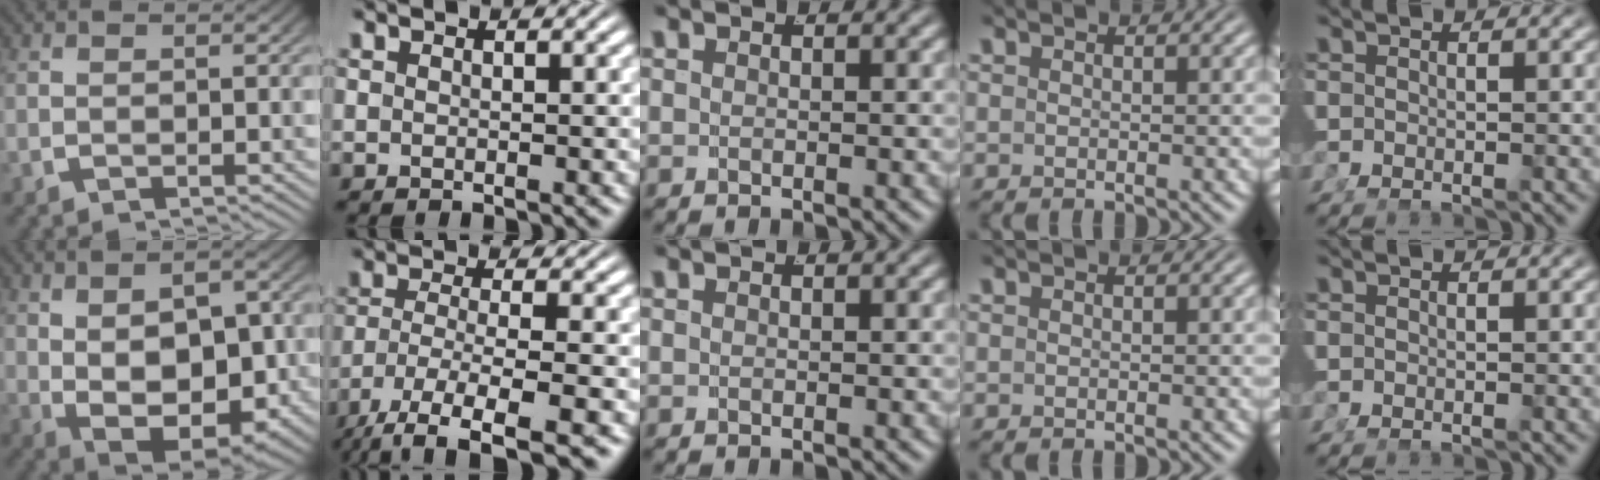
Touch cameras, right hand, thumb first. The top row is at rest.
{"thumb": {"total": 11.3, "force": [-1.9, 7.3, 8.5], "torque": [-0.172, -0.060, 0.000]}, "index": {"total": 9.6, "force": [-7.1, 3.1, 5.6], "torque": [-0.105, -0.048, -0.082]}}